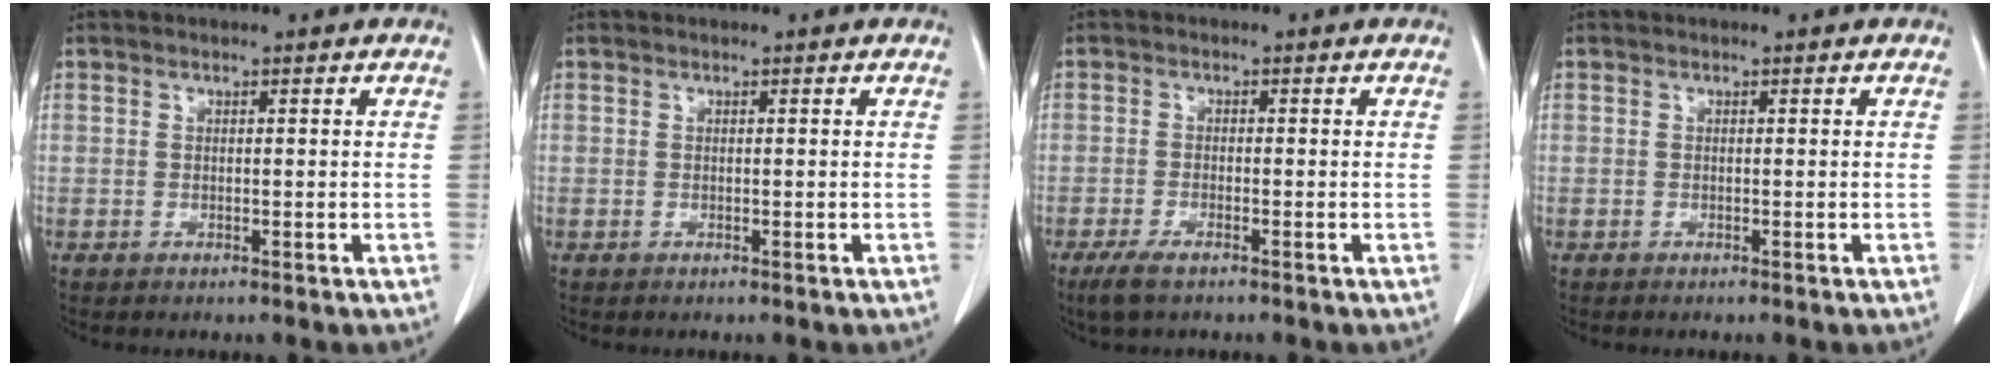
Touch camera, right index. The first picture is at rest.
{"total": 0.0}
{"total": 3.4, "force": [-2.3, 0.7, 2.4], "torque": [-0.055, -0.007, -0.040]}
{"total": 0.0}